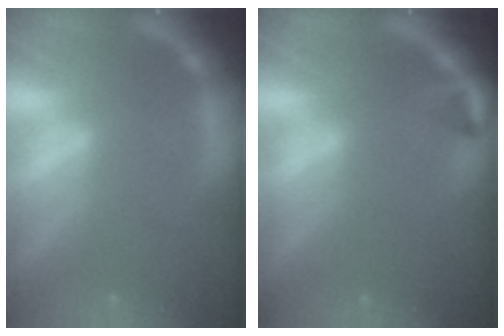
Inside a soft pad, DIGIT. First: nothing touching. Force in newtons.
{"total": 1.5}